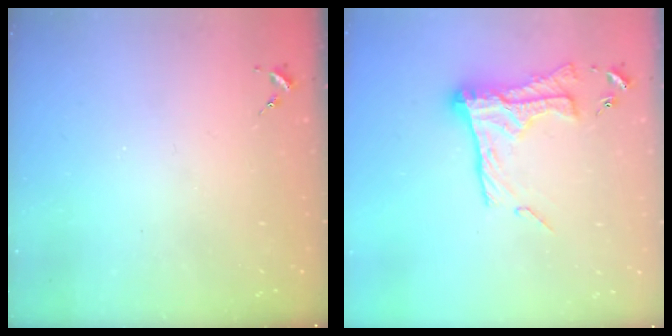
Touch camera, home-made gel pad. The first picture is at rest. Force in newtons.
{"total": 17.7, "press": 17.7, "slide": 1.3}